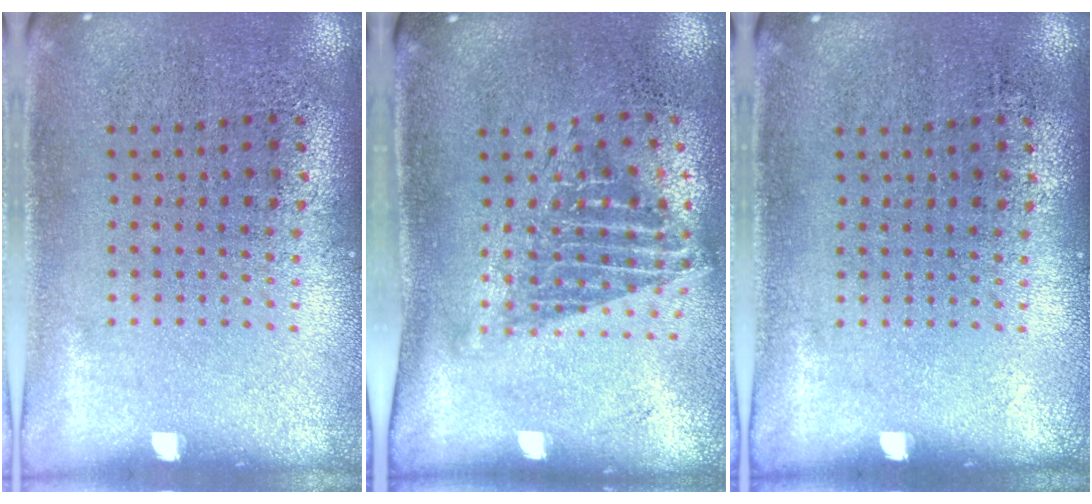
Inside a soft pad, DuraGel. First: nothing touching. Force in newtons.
{"total": 1.3, "press": 1.0, "slide": 0.9}
{"total": 0.0}